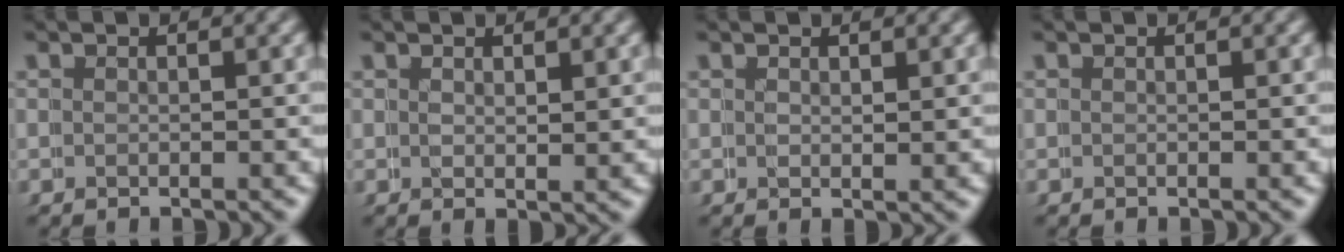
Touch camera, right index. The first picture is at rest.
{"total": 1.4, "force": [1.1, -0.1, -0.9], "torque": [0.006, -0.012, 0.026]}
{"total": 1.3, "force": [0.8, -0.2, -1.0], "torque": [0.009, -0.009, 0.020]}
{"total": 0.0}